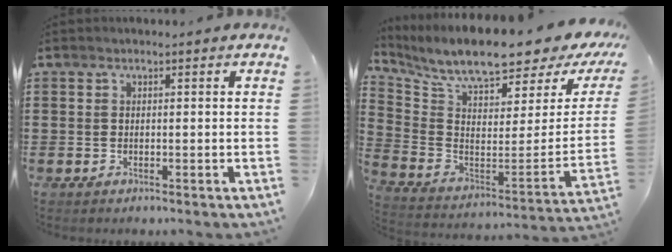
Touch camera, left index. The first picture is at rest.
{"total": 8.9, "force": [7.2, 1.2, 5.1], "torque": [-0.121, -0.059, 0.123]}